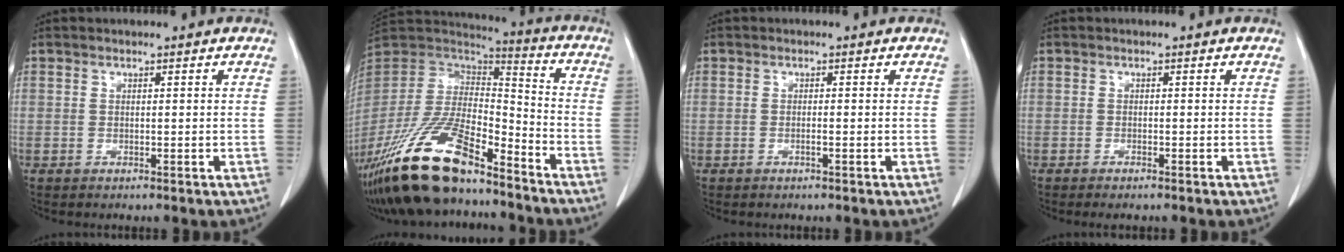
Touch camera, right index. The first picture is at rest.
{"total": 23.5, "force": [-17.1, 6.5, 14.7], "torque": [-0.311, -0.030, -0.319]}
{"total": 0.6, "force": [-0.3, -0.1, 0.5], "torque": [-0.011, 0.001, -0.005]}
{"total": 1.3, "force": [-1.0, 0.2, 0.7], "torque": [-0.012, -0.003, -0.013]}